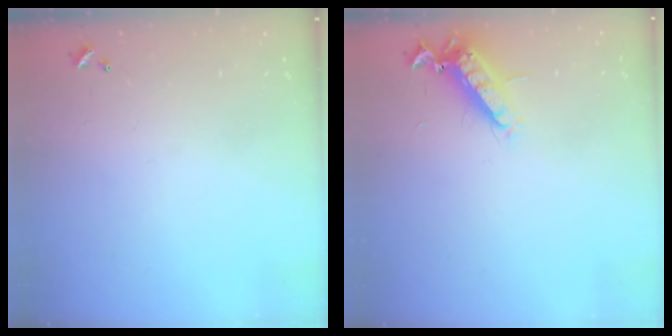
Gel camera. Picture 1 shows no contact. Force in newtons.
{"total": 12.5, "press": 12.4, "slide": 1.4}